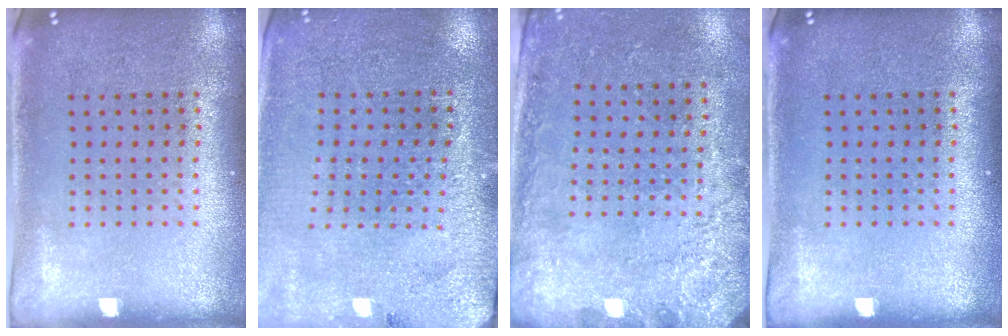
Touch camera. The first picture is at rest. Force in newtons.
{"total": 2.8, "press": 2.8, "slide": 0.3}
{"total": 2.7, "press": 2.2, "slide": 1.5}
{"total": 0.0}